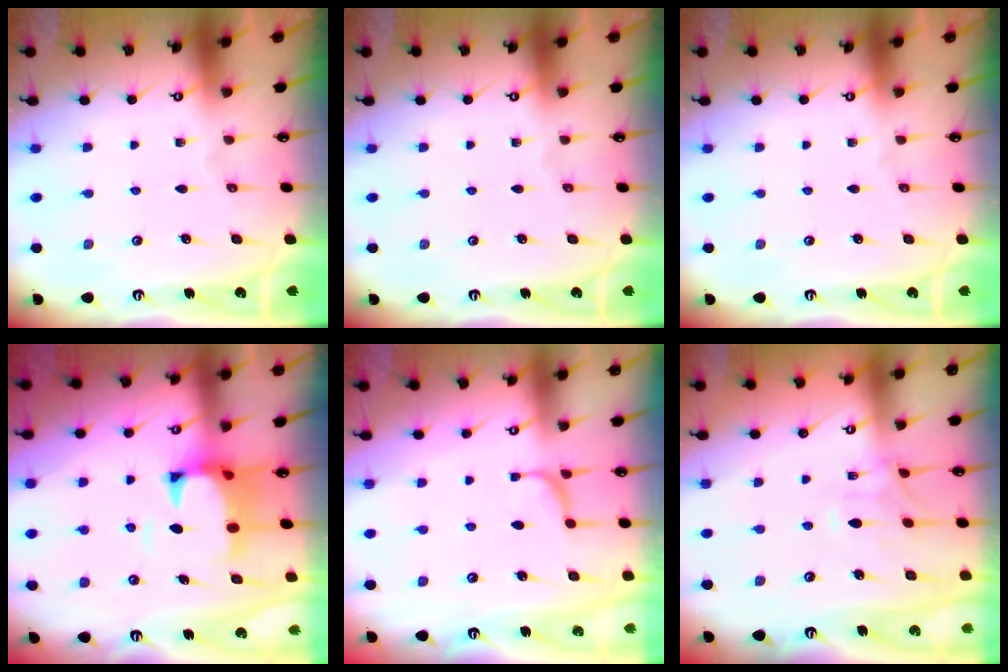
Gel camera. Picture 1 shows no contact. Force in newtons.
{"total": 0.0}
{"total": 0.0}
{"total": 2.8, "press": 2.6, "slide": 1.2}
{"total": 2.4, "press": 2.4, "slide": 0.4}
{"total": 1.0, "press": 0.5, "slide": 0.8}